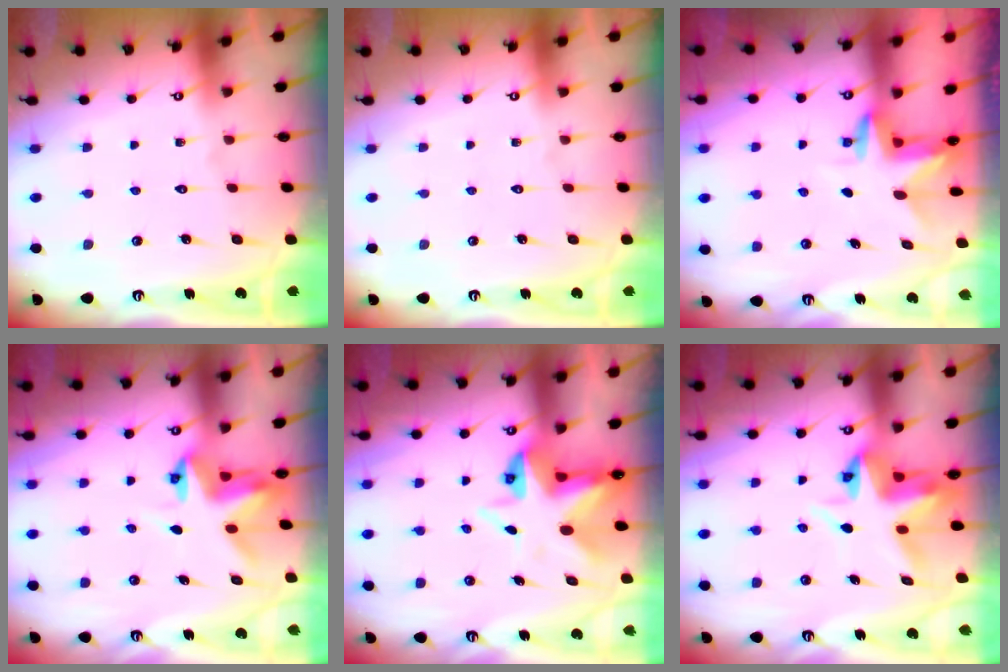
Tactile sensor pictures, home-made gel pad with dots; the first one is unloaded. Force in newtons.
{"total": 0.0}
{"total": 3.2, "press": 3.2, "slide": 0.3}
{"total": 4.1, "press": 4.1, "slide": 0.2}
{"total": 6.5, "press": 6.4, "slide": 0.8}
{"total": 6.3, "press": 6.2, "slide": 0.6}